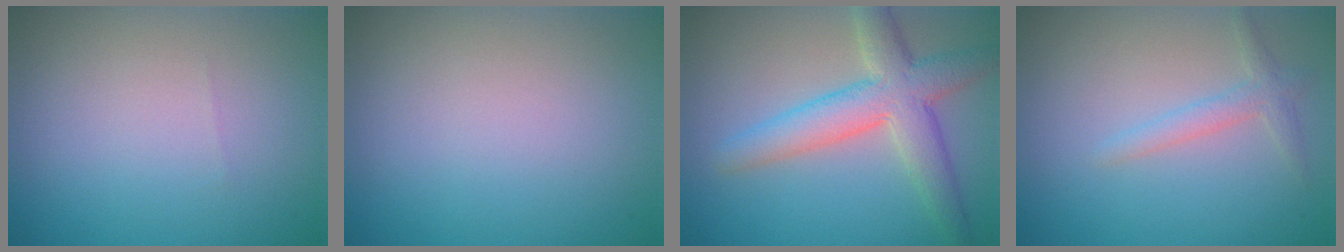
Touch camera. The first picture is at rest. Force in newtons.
{"total": 0.0}
{"total": 5.9, "press": 5.9, "slide": 0.3}
{"total": 1.7, "press": 1.7, "slide": 0.1}